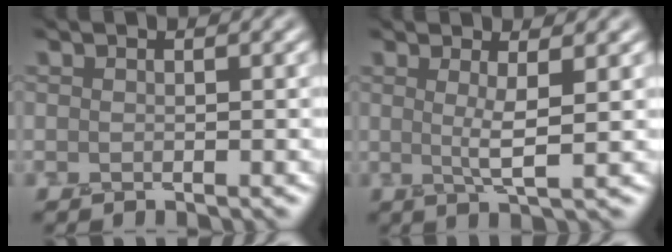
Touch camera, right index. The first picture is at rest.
{"total": 2.8, "force": [0.7, 0.5, 2.7], "torque": [-0.046, -0.008, 0.010]}